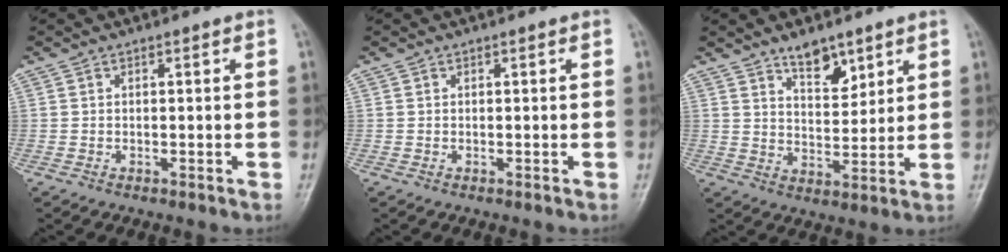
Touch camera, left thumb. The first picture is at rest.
{"total": 0.0}
{"total": 7.0, "force": [4.8, 3.2, 3.9], "torque": [-0.037, -0.037, 0.083]}